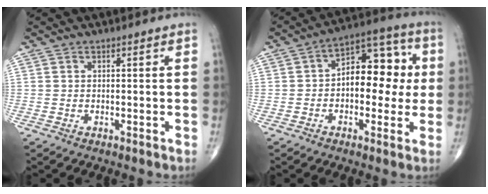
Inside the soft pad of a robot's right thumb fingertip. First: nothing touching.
{"total": 13.5, "force": [0.4, 8.2, 10.7], "torque": [-0.106, 0.038, -0.005]}